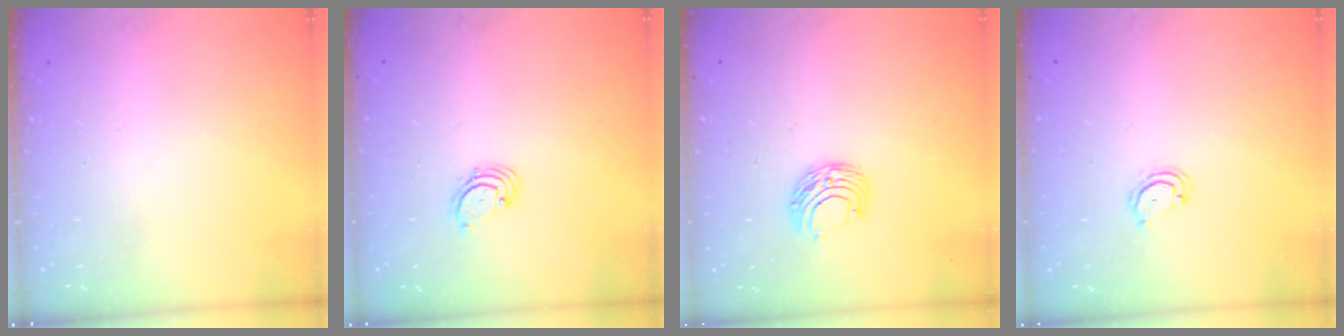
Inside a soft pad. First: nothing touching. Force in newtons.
{"total": 1.7, "press": 1.7, "slide": 0.2}
{"total": 7.6, "press": 7.5, "slide": 0.6}
{"total": 3.4, "press": 3.4, "slide": 0.2}